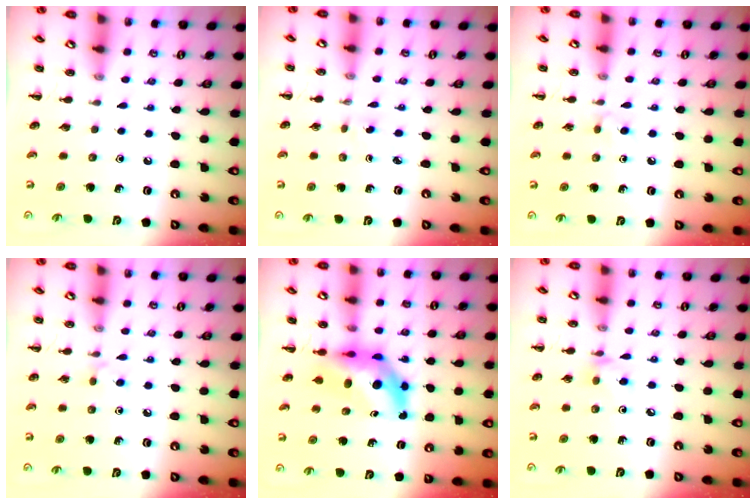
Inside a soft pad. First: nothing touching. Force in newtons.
{"total": 2.3, "press": 2.1, "slide": 0.9}
{"total": 2.2, "press": 2.0, "slide": 1.0}
{"total": 3.7, "press": 3.4, "slide": 1.4}
{"total": 6.7, "press": 6.5, "slide": 2.0}
{"total": 5.6, "press": 5.5, "slide": 1.2}